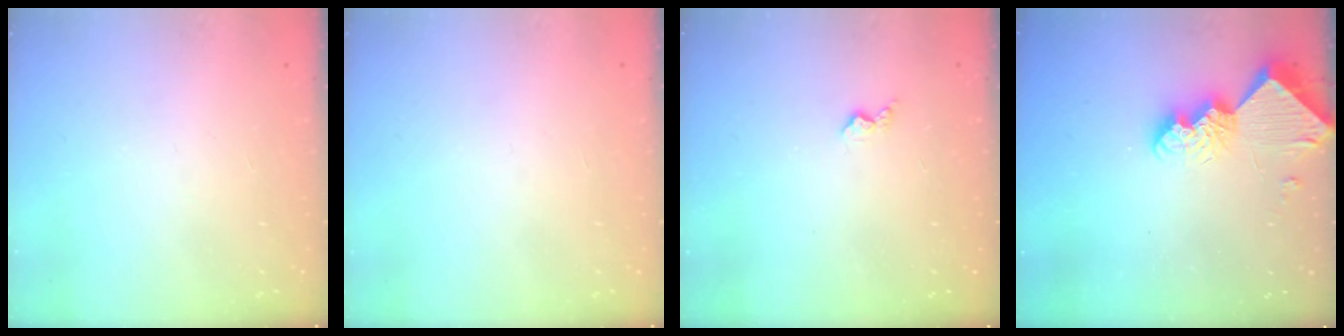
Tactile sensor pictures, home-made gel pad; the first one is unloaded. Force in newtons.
{"total": 0.0}
{"total": 3.0, "press": 3.0, "slide": 0.5}
{"total": 11.2, "press": 11.1, "slide": 1.3}